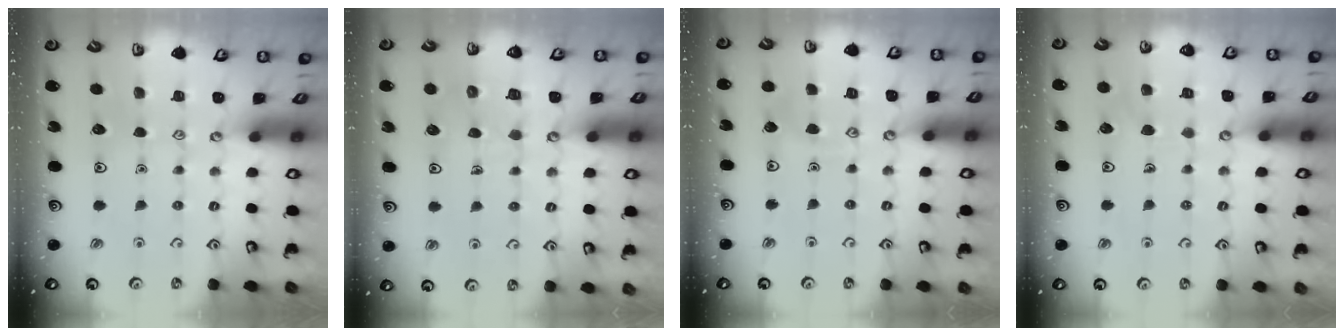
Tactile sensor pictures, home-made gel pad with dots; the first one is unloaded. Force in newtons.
{"total": 5.9, "press": 5.9, "slide": 0.3}
{"total": 3.7, "press": 3.7, "slide": 0.3}
{"total": 4.9, "press": 4.9, "slide": 0.4}